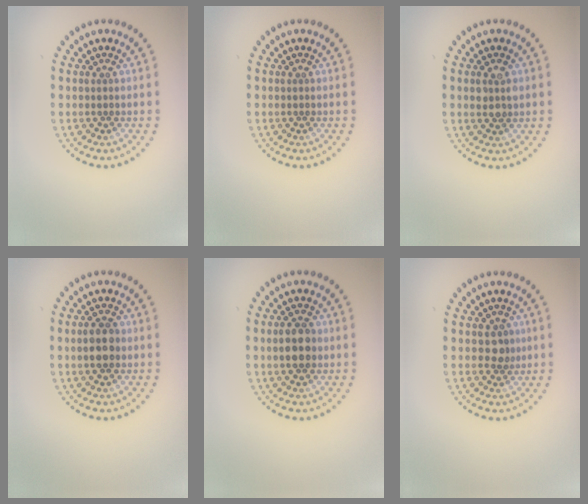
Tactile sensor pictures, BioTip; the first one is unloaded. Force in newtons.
{"total": 0.0}
{"total": 2.0, "press": 1.9, "slide": 0.4}
{"total": 2.6, "press": 2.6, "slide": 0.2}
{"total": 3.4, "press": 3.4, "slide": 0.1}
{"total": 1.5, "press": 1.3, "slide": 0.8}